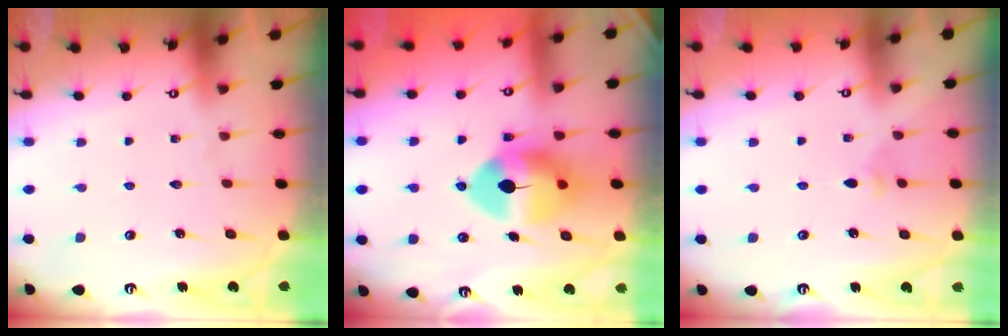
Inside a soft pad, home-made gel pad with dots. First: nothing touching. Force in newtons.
{"total": 11.6, "press": 11.4, "slide": 2.1}
{"total": 3.2, "press": 3.2, "slide": 0.5}